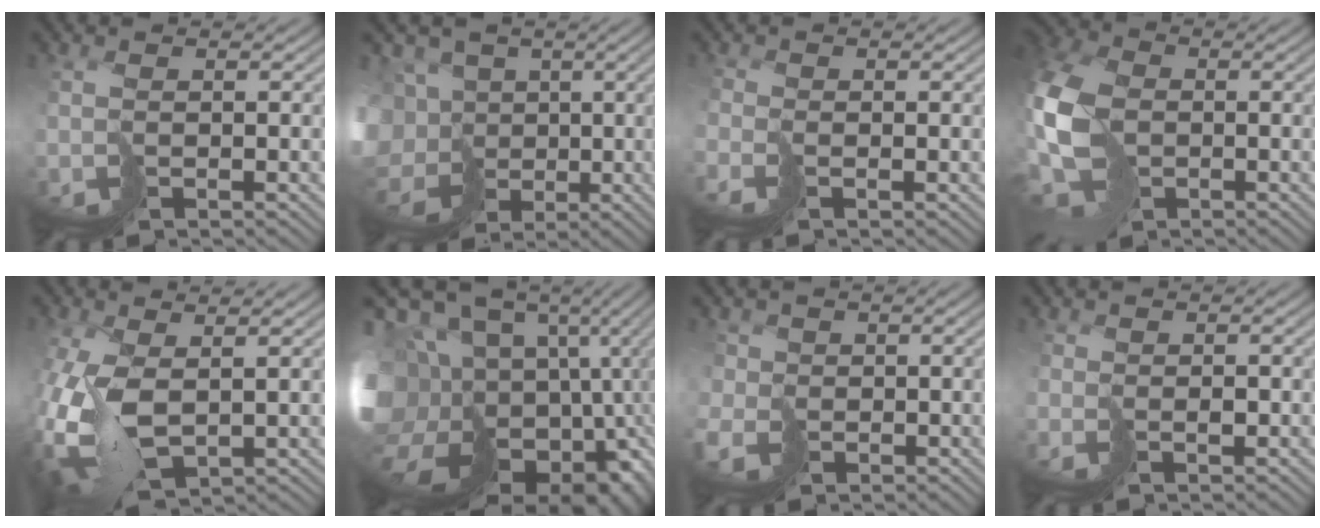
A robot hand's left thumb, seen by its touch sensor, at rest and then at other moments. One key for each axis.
{"total": 15.0, "fx": -3.8, "fy": 12.3, "fz": 7.6, "tx": -0.192, "ty": -0.022, "tz": -0.067}
{"total": 1.4, "fx": -1.0, "fy": -0.5, "fz": -0.7, "tx": 0.027, "ty": -0.001, "tz": -0.025}
{"total": 12.3, "fx": -1.7, "fy": 8.8, "fz": 8.3, "tx": -0.240, "ty": -0.021, "tz": -0.032}
{"total": 10.4, "fx": -1.1, "fy": 5.6, "fz": 8.7, "tx": -0.235, "ty": -0.018, "tz": -0.009}
{"total": 18.9, "fx": -1.7, "fy": 14.3, "fz": 12.3, "tx": -0.253, "ty": -0.019, "tz": 0.006}
{"total": 3.9, "fx": -0.4, "fy": 3.9, "fz": 0.4, "tx": -0.020, "ty": -0.008, "tz": -0.025}
{"total": 0.7, "fx": 0.2, "fy": 0.1, "fz": -0.7, "tx": 0.020, "ty": 0.001, "tz": 0.008}